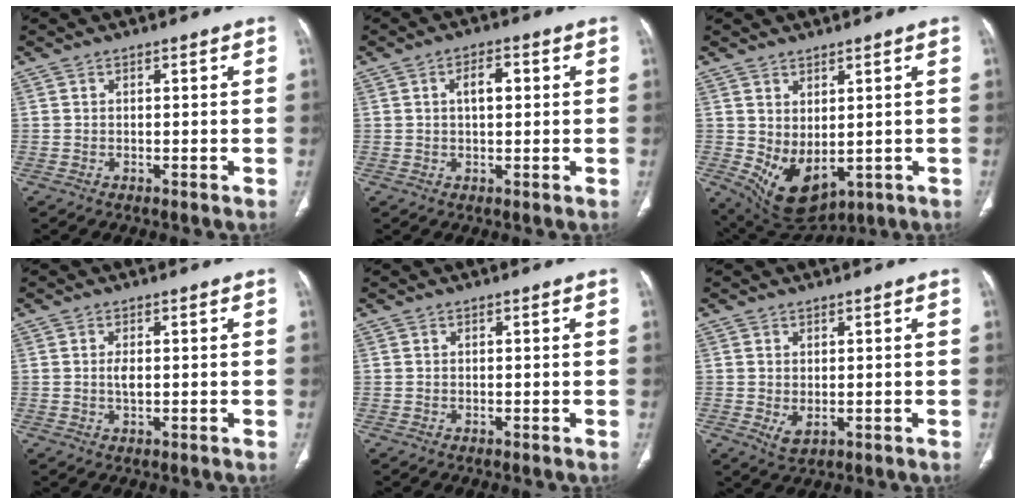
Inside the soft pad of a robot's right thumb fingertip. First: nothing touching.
{"total": 4.2, "force": [0.8, 2.1, 3.5], "torque": [-0.052, 0.008, 0.012]}
{"total": 9.3, "force": [-0.5, 5.5, 7.6], "torque": [-0.121, -0.011, 0.025]}
{"total": 1.9, "force": [0.1, 0.8, 1.7], "torque": [-0.031, -0.001, 0.002]}
{"total": 0.0}
{"total": 2.6, "force": [-0.2, 1.6, 2.1], "torque": [-0.036, -0.005, 0.007]}